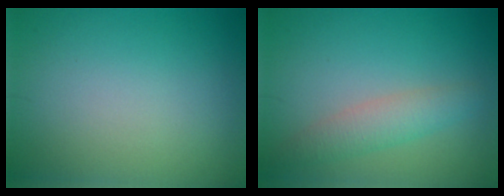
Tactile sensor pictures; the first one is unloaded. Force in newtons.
{"total": 2.7, "press": 2.6, "slide": 0.2}